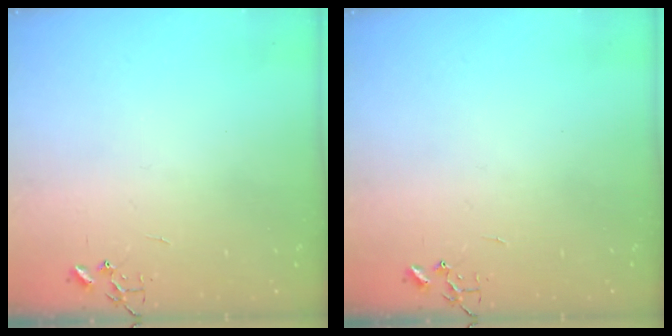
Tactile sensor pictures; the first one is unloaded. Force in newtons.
{"total": 0.0}